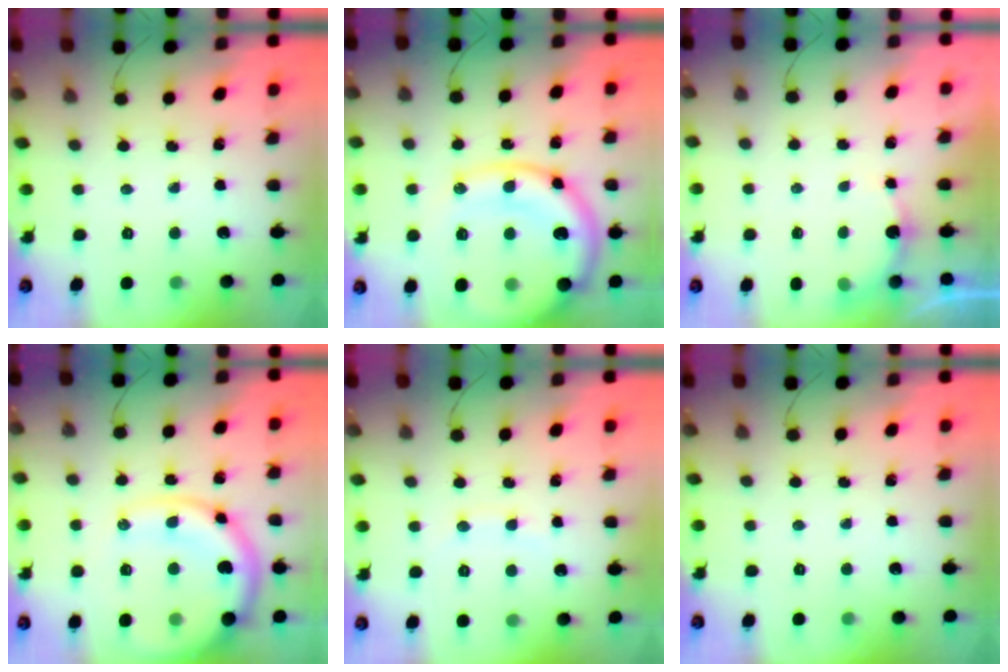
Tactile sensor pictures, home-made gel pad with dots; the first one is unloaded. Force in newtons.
{"total": 19.2, "press": 18.9, "slide": 3.5}
{"total": 3.9, "press": 3.9, "slide": 0.3}
{"total": 13.1, "press": 12.7, "slide": 3.5}
{"total": 3.5, "press": 3.3, "slide": 1.1}
{"total": 0.0}